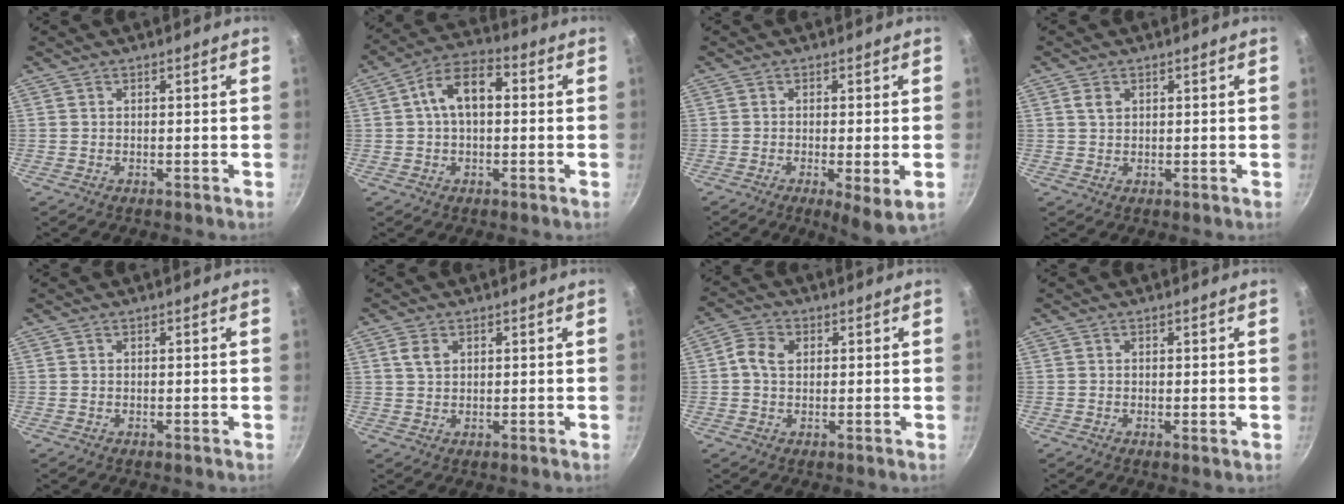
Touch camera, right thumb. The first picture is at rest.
{"total": 9.5, "force": [1.1, 5.5, 7.7], "torque": [-0.132, 0.031, 0.011]}
{"total": 6.3, "force": [-1.9, 1.3, 5.8], "torque": [-0.102, -0.016, -0.032]}
{"total": 1.9, "force": [0.8, 1.3, 1.2], "torque": [-0.020, -0.001, 0.018]}
{"total": 0.0}
{"total": 2.7, "force": [1.1, 1.8, 1.7], "torque": [-0.030, 0.000, 0.025]}
{"total": 4.8, "force": [0.7, 3.6, 3.1], "torque": [-0.054, 0.009, 0.009]}
{"total": 1.1, "force": [-0.2, 0.3, 1.1], "torque": [-0.021, -0.005, -0.006]}